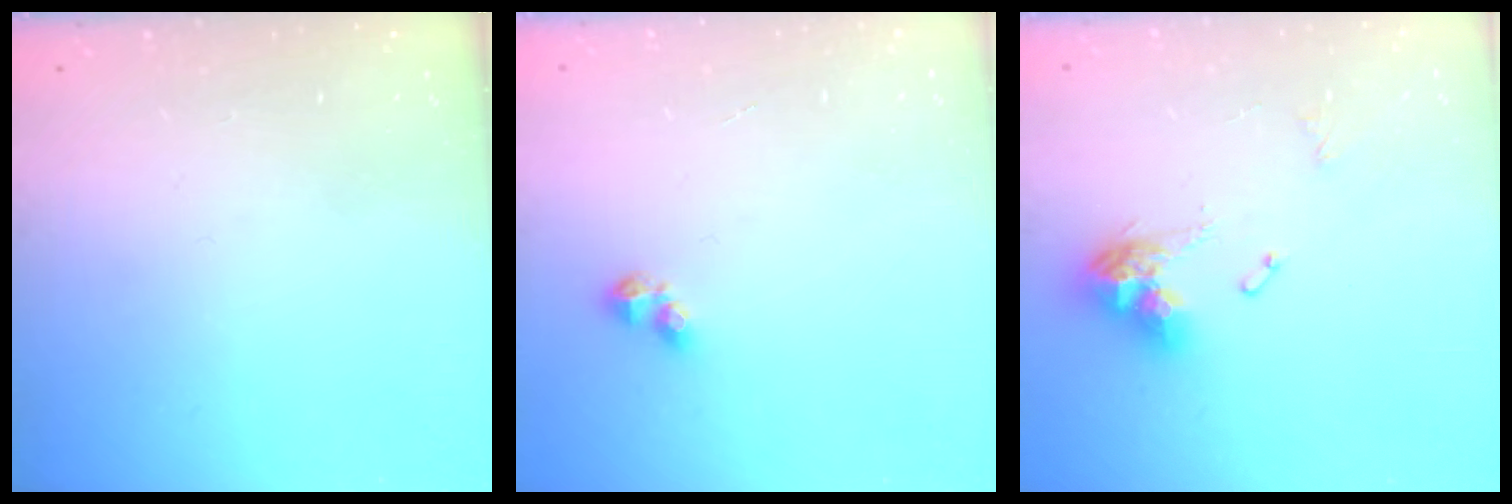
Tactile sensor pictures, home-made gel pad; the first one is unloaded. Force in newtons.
{"total": 3.3, "press": 3.3, "slide": 0.4}
{"total": 11.0, "press": 10.9, "slide": 1.3}